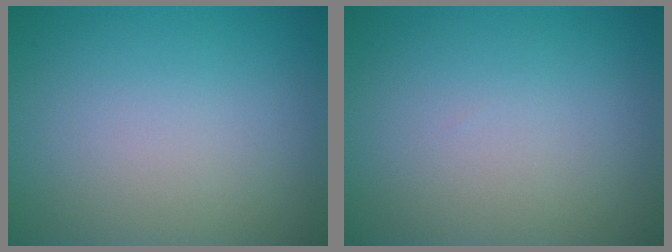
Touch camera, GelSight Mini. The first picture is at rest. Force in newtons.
{"total": 0.0}